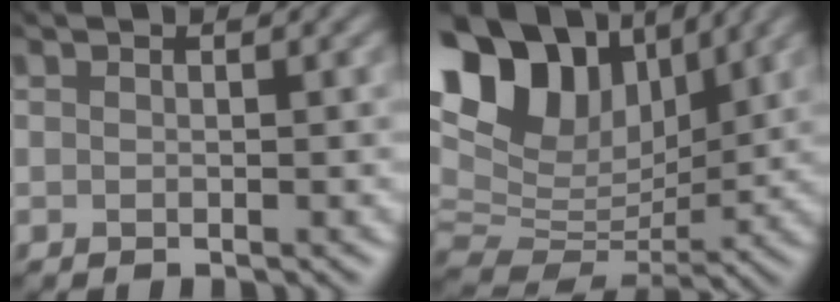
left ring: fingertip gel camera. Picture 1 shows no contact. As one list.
[{"total": 12.9, "force": [6.0, 7.8, 8.3], "torque": [-0.168, 0.021, 0.112]}]